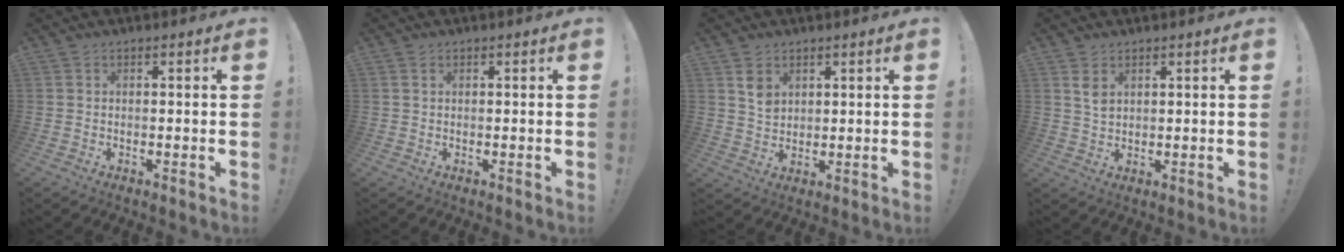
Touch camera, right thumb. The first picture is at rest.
{"total": 0.7, "force": [0.5, 0.4, 0.3], "torque": [-0.011, 0.003, 0.010]}
{"total": 4.8, "force": [2.4, 3.4, 2.5], "torque": [-0.023, -0.011, 0.041]}
{"total": 3.7, "force": [1.9, 2.0, 2.5], "torque": [-0.037, -0.006, 0.032]}